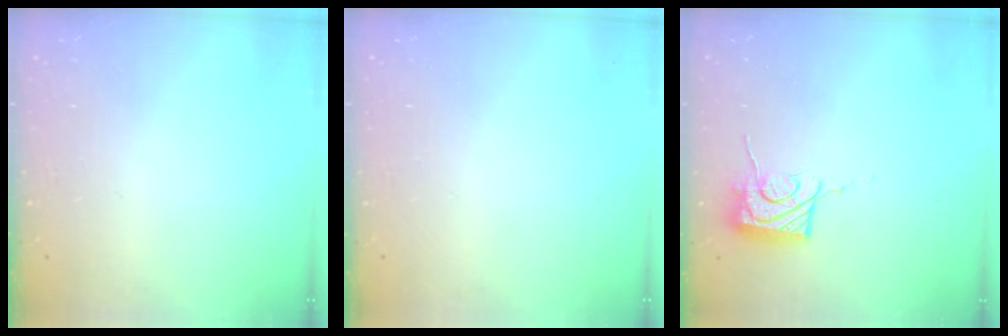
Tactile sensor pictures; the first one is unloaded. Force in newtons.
{"total": 0.0}
{"total": 12.2, "press": 12.0, "slide": 1.8}